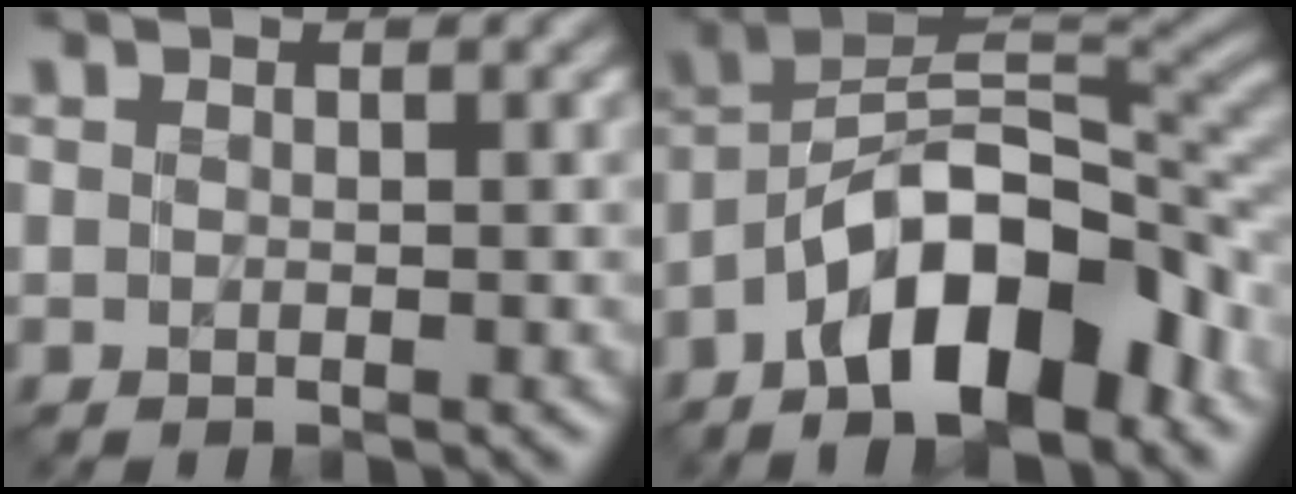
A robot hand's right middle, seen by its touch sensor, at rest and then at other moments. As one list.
[{"total": 11.4, "force": [-6.3, 4.5, 8.4], "torque": [-0.124, 0.016, -0.120]}]